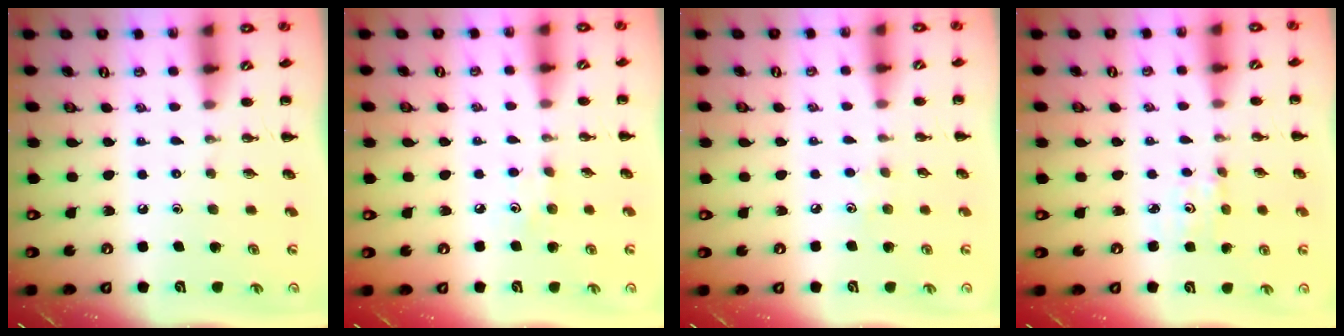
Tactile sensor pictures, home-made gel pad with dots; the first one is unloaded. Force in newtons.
{"total": 3.3, "press": 3.2, "slide": 0.6}
{"total": 3.5, "press": 3.4, "slide": 0.8}
{"total": 1.8, "press": 1.7, "slide": 0.6}